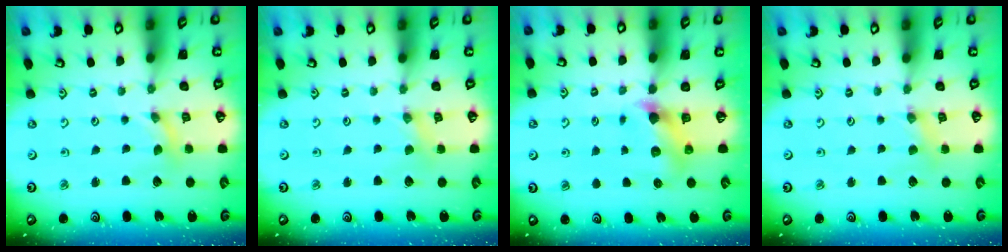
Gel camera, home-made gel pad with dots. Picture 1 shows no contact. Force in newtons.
{"total": 0.7, "press": 0.7, "slide": 0.1}
{"total": 7.2, "press": 7.2, "slide": 0.6}
{"total": 2.5, "press": 2.5, "slide": 0.3}